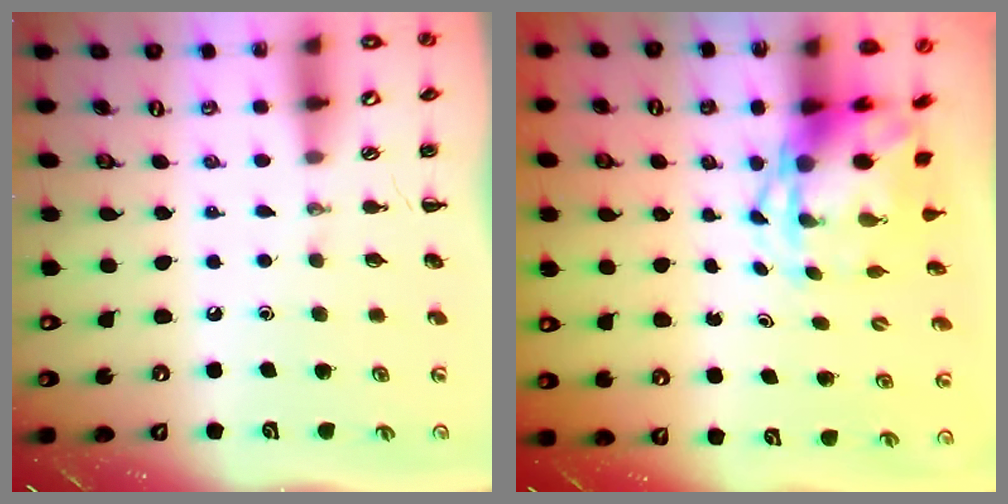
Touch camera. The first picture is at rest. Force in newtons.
{"total": 4.0, "press": 3.9, "slide": 1.0}